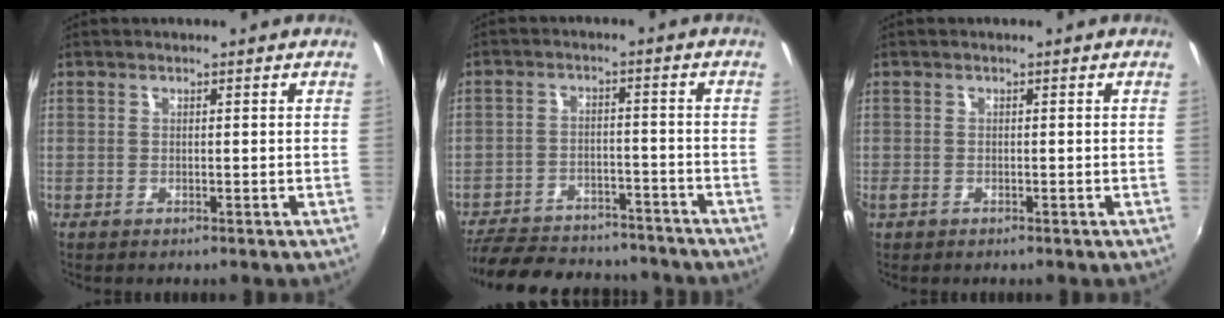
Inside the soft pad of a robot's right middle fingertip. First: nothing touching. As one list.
[{"total": 20.5, "force": [-17.5, 7.7, 7.7], "torque": [-0.176, 0.010, -0.236]}, {"total": 1.4, "force": [-0.8, 1.0, 0.6], "torque": [-0.014, -0.003, -0.015]}]